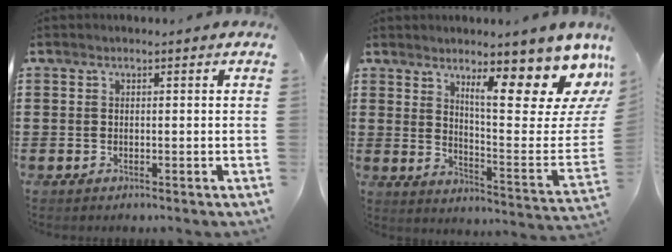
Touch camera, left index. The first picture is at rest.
{"total": 14.1, "force": [9.0, 2.9, 10.4], "torque": [-0.165, -0.072, 0.144]}